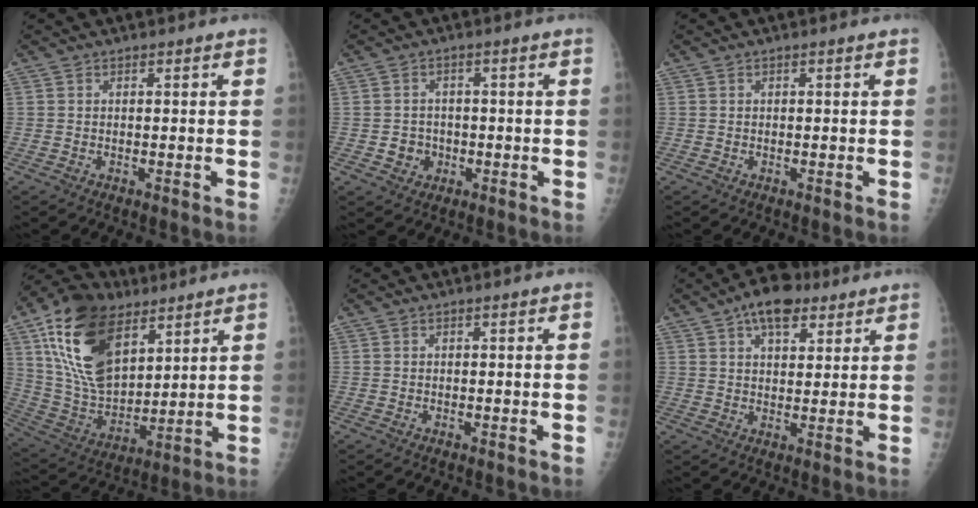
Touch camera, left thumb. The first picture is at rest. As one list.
[{"total": 3.7, "force": [-0.9, 3.4, 1.2], "torque": [0.008, 0.009, -0.011]}, {"total": 0.0}, {"total": 22.7, "force": [10.8, 12.8, 15.4], "torque": [-0.265, -0.033, 0.202]}, {"total": 0.0}, {"total": 9.5, "force": [5.6, 5.0, 5.8], "torque": [-0.067, -0.005, 0.088]}]